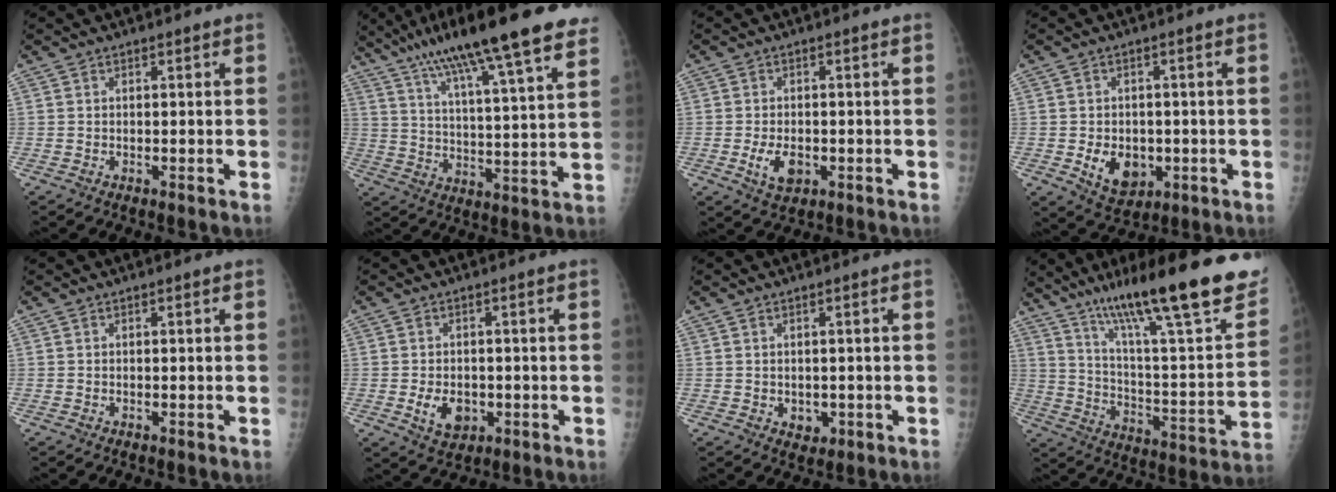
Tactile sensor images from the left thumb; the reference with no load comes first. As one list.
[{"total": 23.2, "force": [16.1, 3.1, 16.4], "torque": [-0.255, -0.030, 0.242]}, {"total": 4.8, "force": [-1.2, 2.9, 3.6], "torque": [-0.062, -0.004, -0.015]}, {"total": 7.4, "force": [-1.6, 5.5, 4.7], "torque": [-0.051, -0.003, -0.009]}, {"total": 0.0}, {"total": 5.4, "force": [-1.2, 3.9, 3.6], "torque": [-0.047, -0.002, -0.009]}, {"total": 2.3, "force": [-0.2, 1.9, 1.3], "torque": [-0.011, -0.002, 0.005]}, {"total": 30.2, "force": [20.9, 4.5, 21.3], "torque": [-0.308, -0.076, 0.316]}]